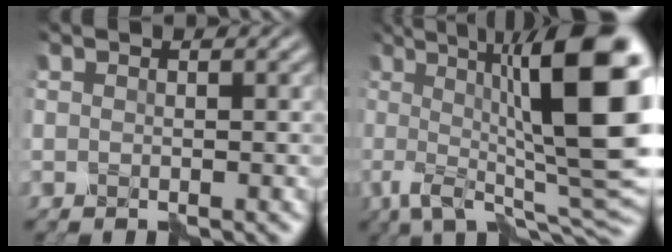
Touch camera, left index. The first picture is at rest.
{"total": 14.5, "force": [1.7, 4.2, 13.8], "torque": [-0.184, 0.009, 0.021]}